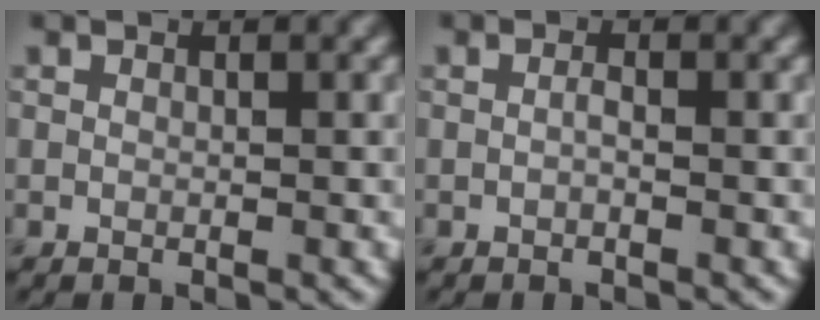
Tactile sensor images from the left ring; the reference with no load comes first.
{"total": 0.6, "force": [-0.2, 0.1, 0.6], "torque": [-0.013, 0.000, -0.005]}